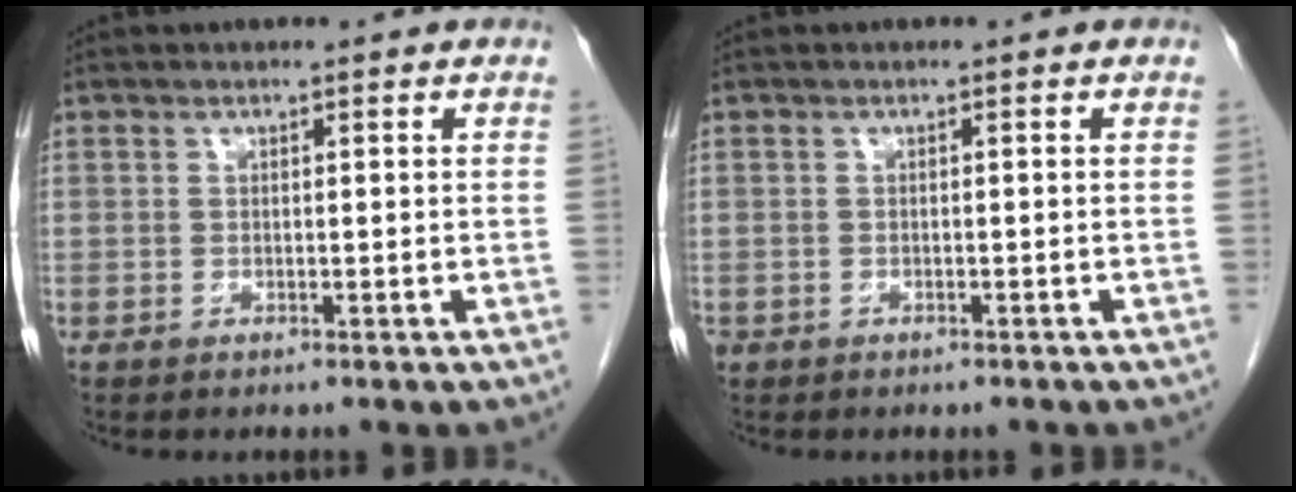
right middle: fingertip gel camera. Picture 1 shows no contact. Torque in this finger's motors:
{"motor_torque": [0.10, -0.06, 0.00, 0.00]}